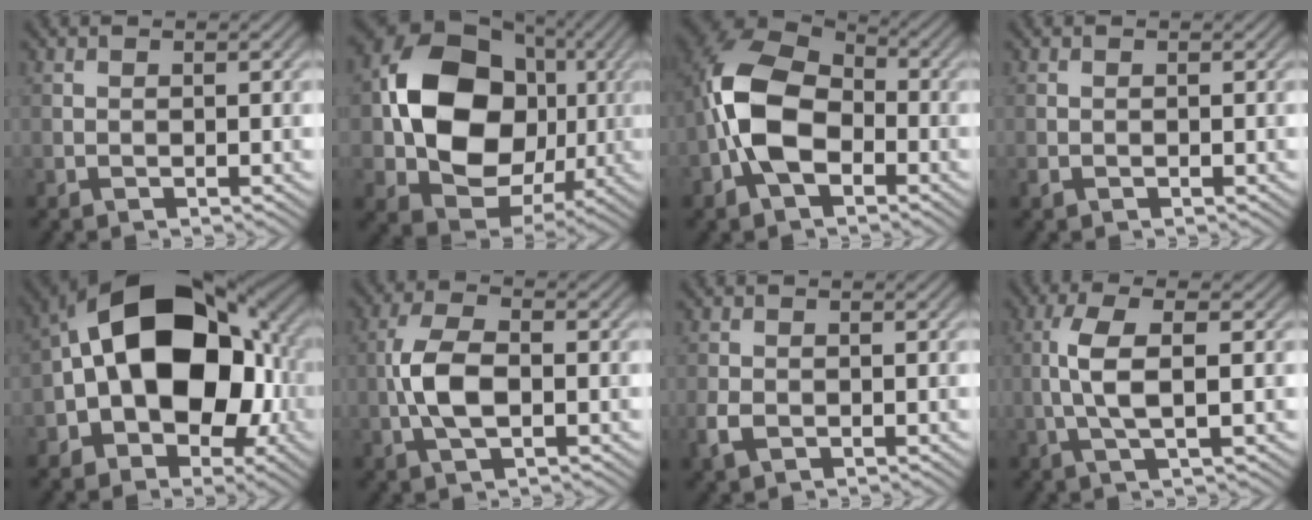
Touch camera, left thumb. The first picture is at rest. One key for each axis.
{"total": 15.8, "fx": 0.7, "fy": 12.5, "fz": 9.7, "tx": -0.182, "ty": -0.008, "tz": 0.014}
{"total": 11.6, "fx": -2.5, "fy": 7.5, "fz": 8.5, "tx": -0.190, "ty": 0.004, "tz": -0.062}
{"total": 0.7, "fx": -0.3, "fy": 0.4, "fz": 0.4, "tx": -0.012, "ty": -0.004, "tz": -0.006}
{"total": 17.6, "fx": -0.8, "fy": 11.3, "fz": 13.4, "tx": -0.203, "ty": 0.017, "tz": -0.032}
{"total": 6.5, "fx": -1.0, "fy": 3.1, "fz": 5.6, "tx": -0.128, "ty": 0.005, "tz": -0.025}
{"total": 2.6, "fx": -1.1, "fy": 1.8, "fz": 1.6, "tx": -0.043, "ty": -0.008, "tz": -0.025}
{"total": 5.8, "fx": 0.2, "fy": 1.5, "fz": 5.6, "tx": -0.128, "ty": 0.010, "tz": -0.003}